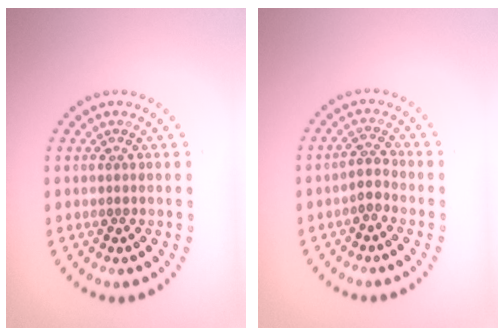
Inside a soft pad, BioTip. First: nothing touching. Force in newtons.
{"total": 1.7, "press": 1.2, "slide": 1.2}